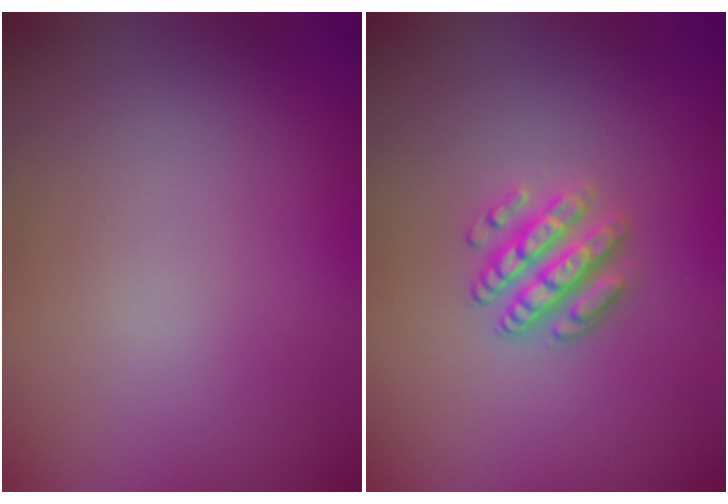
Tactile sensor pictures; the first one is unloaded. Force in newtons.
{"total": 3.0, "press": 2.6, "slide": 1.5}